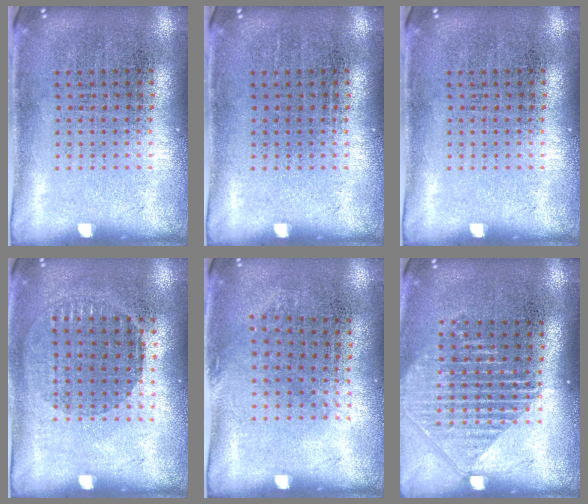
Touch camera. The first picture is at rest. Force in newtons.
{"total": 0.0}
{"total": 0.0}
{"total": 0.9, "press": 0.9, "slide": 0.3}
{"total": 0.9, "press": 0.7, "slide": 0.6}
{"total": 1.5, "press": 1.4, "slide": 0.6}